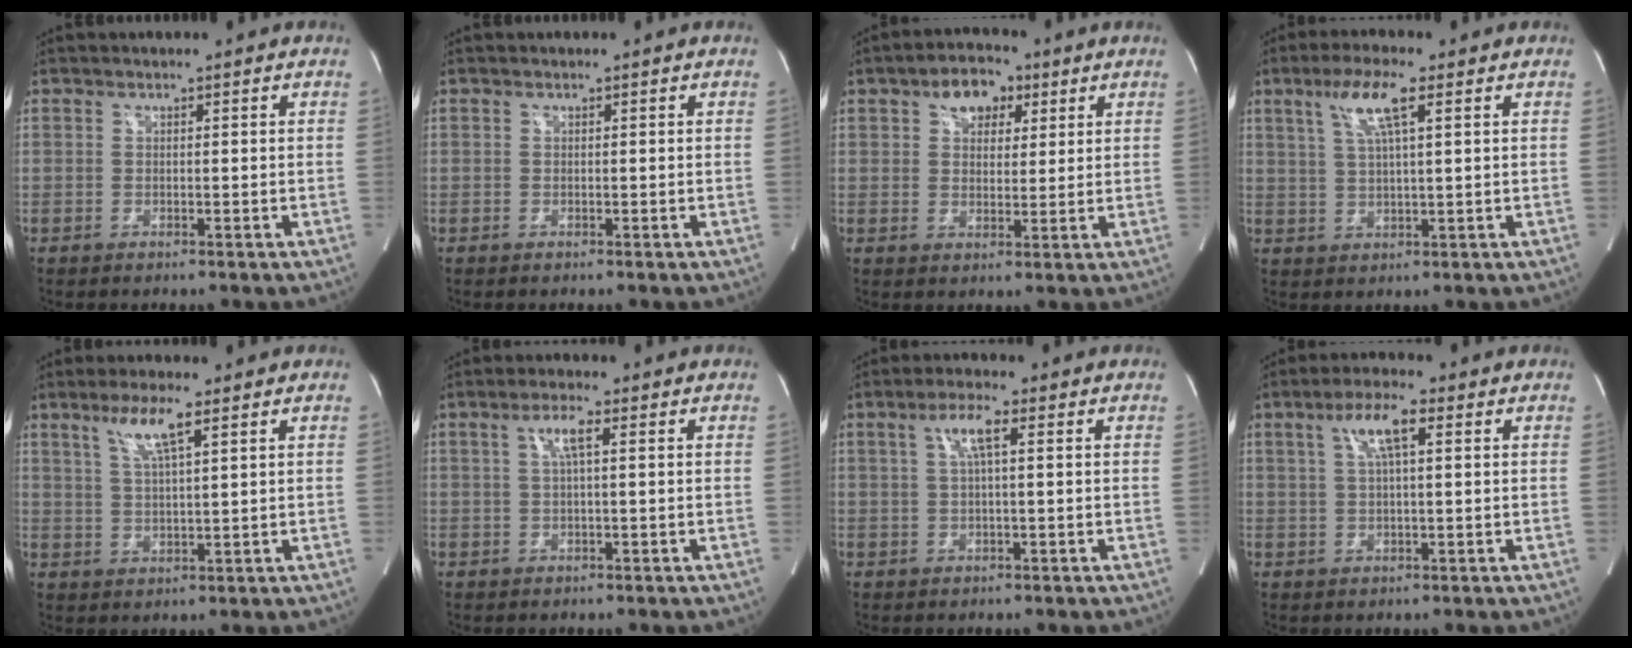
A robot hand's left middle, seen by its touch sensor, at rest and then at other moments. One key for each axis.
{"total": 0.0}
{"total": 6.1, "fx": 3.1, "fy": 3.7, "fz": 3.7, "tx": -0.062, "ty": 0.017, "tz": 0.050}
{"total": 6.8, "fx": 3.2, "fy": 0.4, "fz": 6.0, "tx": -0.128, "ty": 0.006, "tz": 0.063}
{"total": 5.8, "fx": 3.3, "fy": 0.2, "fz": 4.8, "tx": -0.101, "ty": -0.002, "tz": 0.065}
{"total": 3.3, "fx": 1.0, "fy": 0.3, "fz": 3.1, "tx": -0.067, "ty": 0.005, "tz": 0.020}
{"total": 4.2, "fx": 1.3, "fy": 0.3, "fz": 4.0, "tx": -0.085, "ty": 0.007, "tz": 0.028}
{"total": 5.9, "fx": 2.2, "fy": 0.8, "fz": 5.4, "tx": -0.109, "ty": 0.010, "tz": 0.041}